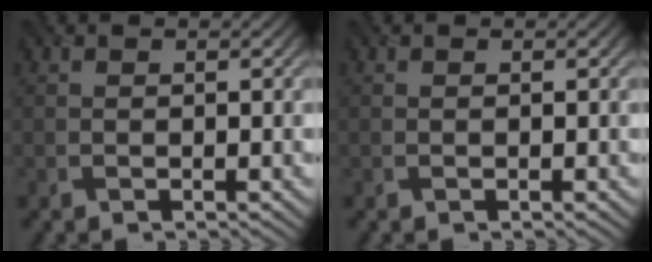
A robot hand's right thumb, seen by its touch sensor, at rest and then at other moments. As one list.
[{"total": 0.0}]